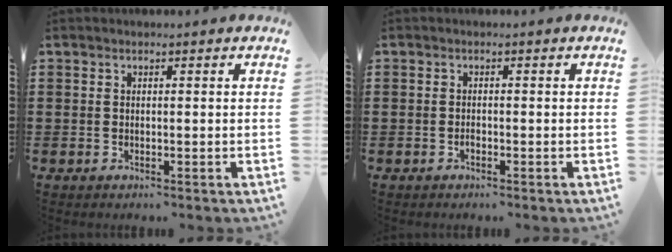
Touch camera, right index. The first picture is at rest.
{"total": 0.8, "force": [-0.6, 0.2, 0.5], "torque": [-0.013, -0.006, -0.010]}